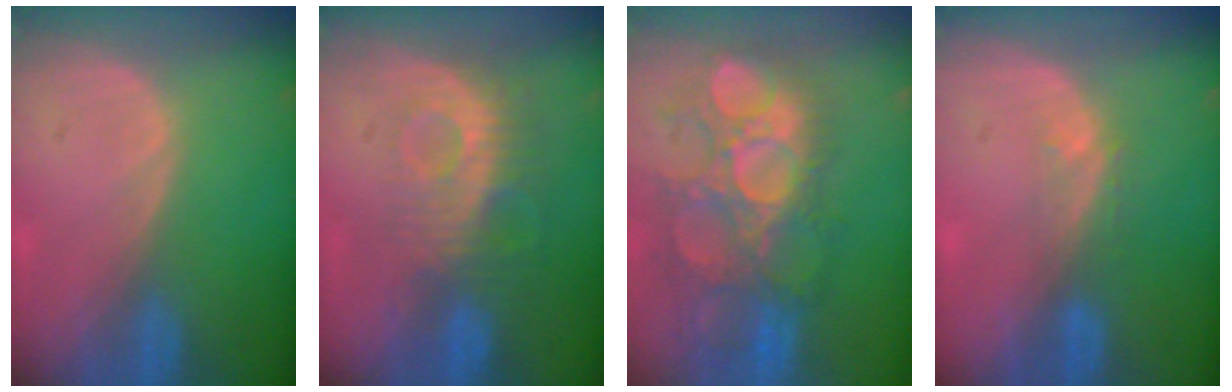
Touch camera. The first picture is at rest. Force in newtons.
{"total": 9.2, "press": 8.1, "slide": 4.3}
{"total": 11.7, "press": 11.1, "slide": 3.7}
{"total": 2.8, "press": 2.1, "slide": 1.7}